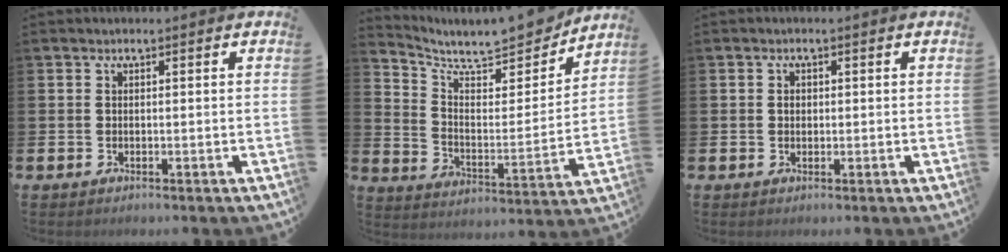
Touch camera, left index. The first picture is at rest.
{"total": 8.7, "force": [8.2, 2.1, 2.2], "torque": [-0.074, -0.068, 0.140]}
{"total": 0.9, "force": [0.1, 0.8, 0.5], "torque": [0.006, 0.000, -0.003]}